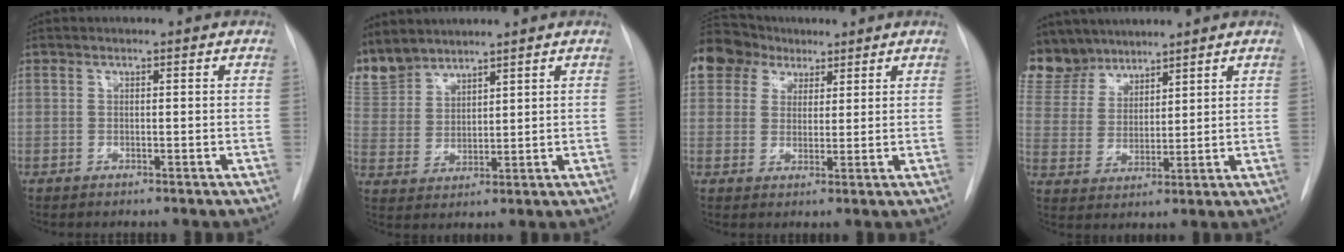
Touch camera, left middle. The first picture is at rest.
{"total": 9.5, "force": [8.7, 3.7, 1.4], "torque": [-0.042, 0.004, 0.190]}
{"total": 11.4, "force": [7.4, 8.2, 2.9], "torque": [-0.079, 0.047, 0.141]}
{"total": 11.2, "force": [10.0, 4.8, 1.5], "torque": [-0.041, 0.011, 0.211]}